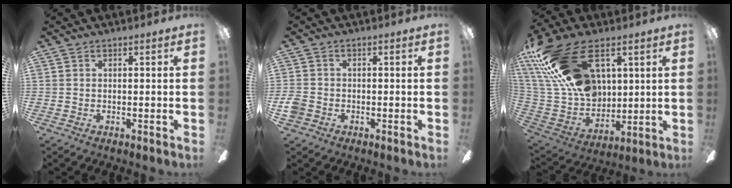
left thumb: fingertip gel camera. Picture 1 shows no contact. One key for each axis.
{"total": 3.1, "fx": -1.5, "fy": 2.3, "fz": 1.3, "tx": -0.025, "ty": 0.007, "tz": -0.029}
{"total": 28.0, "fx": 12.6, "fy": 17.0, "fz": 18.3, "tx": -0.380, "ty": -0.052, "tz": 0.229}